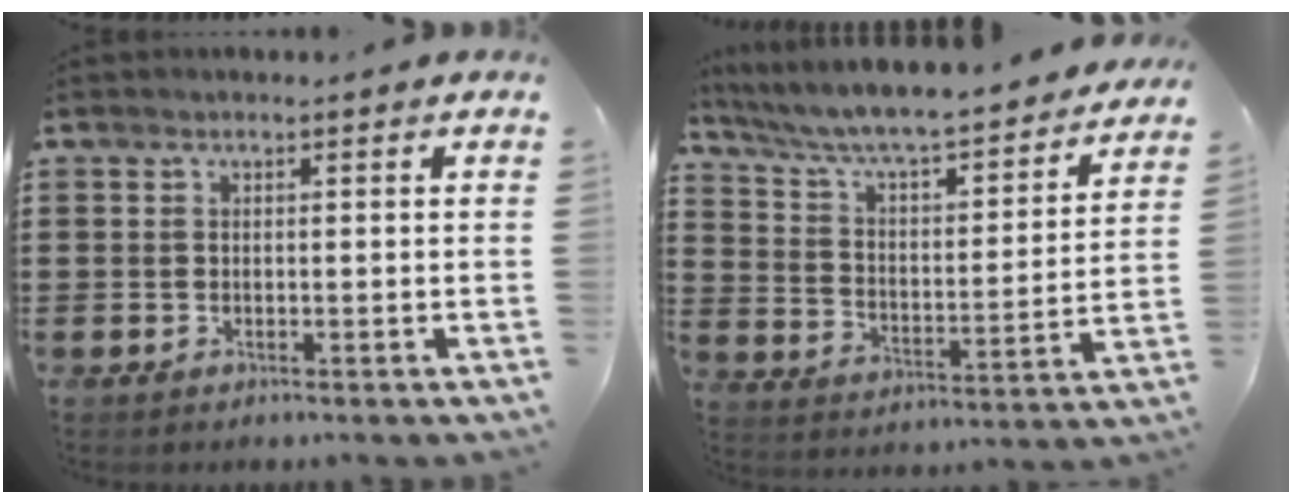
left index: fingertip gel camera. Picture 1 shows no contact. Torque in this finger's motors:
{"motor_torque": [2.15, -0.01, 0.48, 0.21]}